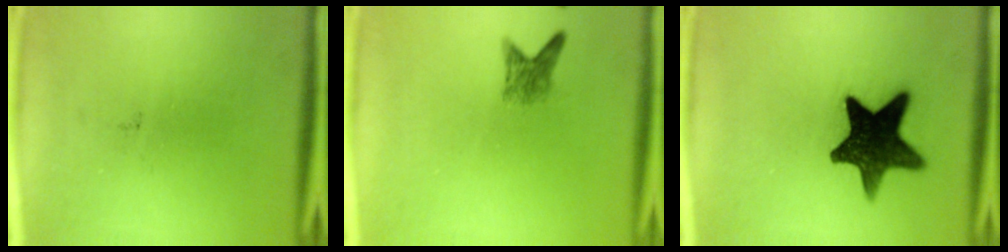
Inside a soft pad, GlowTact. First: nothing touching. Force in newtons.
{"total": 2.3}
{"total": 14.9}